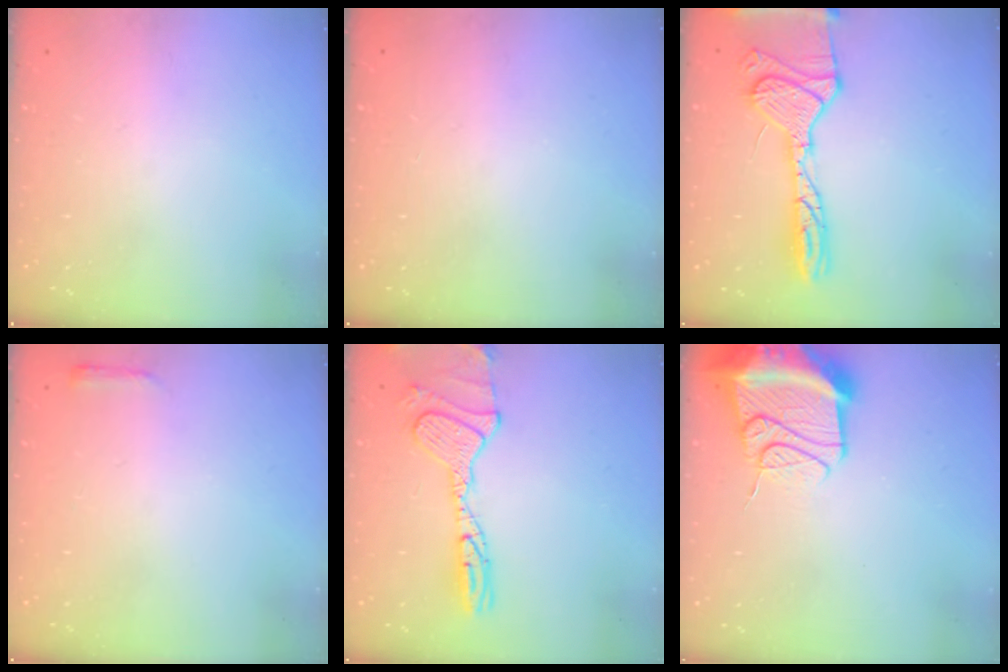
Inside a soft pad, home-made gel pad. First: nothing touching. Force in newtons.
{"total": 0.0}
{"total": 18.8, "press": 18.6, "slide": 2.7}
{"total": 2.4, "press": 2.3, "slide": 0.6}
{"total": 14.9, "press": 14.7, "slide": 1.9}
{"total": 23.5, "press": 19.0, "slide": 13.9}